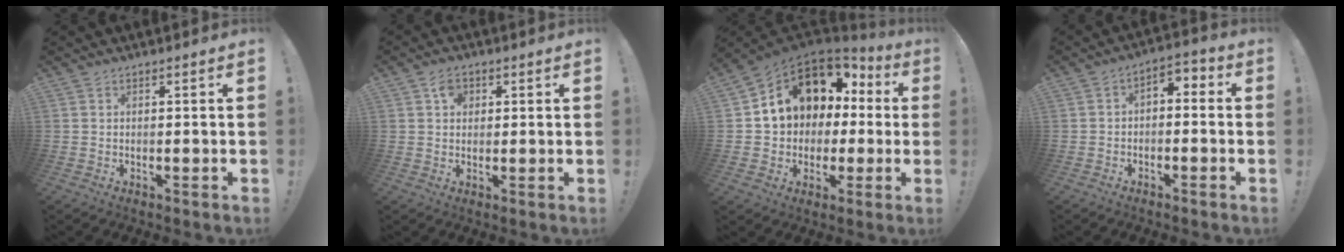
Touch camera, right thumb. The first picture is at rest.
{"total": 4.0, "force": [1.5, 3.3, 1.8], "torque": [-0.020, -0.002, 0.024]}
{"total": 11.9, "force": [4.4, 9.5, 5.7], "torque": [-0.089, -0.026, 0.093]}
{"total": 4.1, "force": [-2.9, 2.2, 1.9], "torque": [-0.033, 0.016, -0.054]}